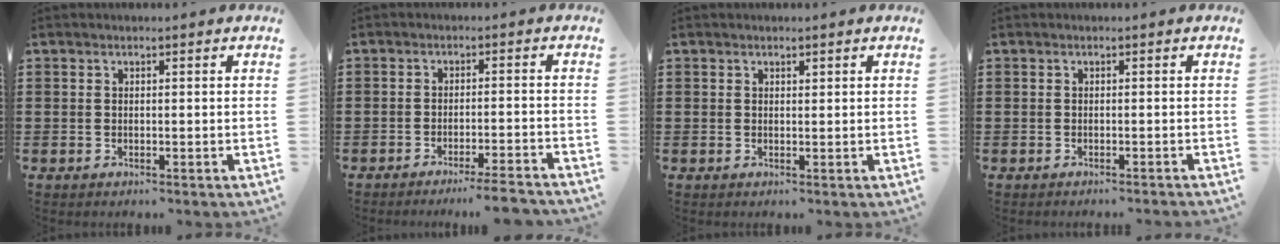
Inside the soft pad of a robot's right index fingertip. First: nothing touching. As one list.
[{"total": 3.8, "force": [-3.4, -0.5, 1.6], "torque": [-0.026, -0.010, -0.066]}, {"total": 0.6, "force": [0.4, 0.4, 0.2], "torque": [-0.004, 0.003, 0.008]}, {"total": 0.6, "force": [-0.5, -0.2, 0.3], "torque": [-0.006, -0.002, -0.011]}]